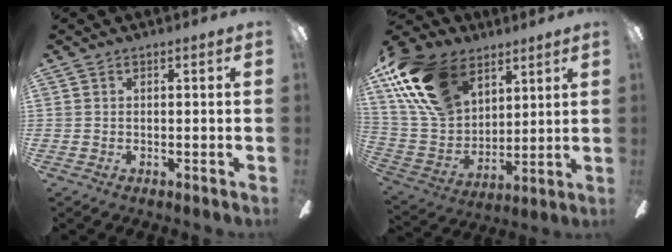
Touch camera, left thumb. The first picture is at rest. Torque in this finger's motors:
{"motor_torque": [0.43, 0.44, 1.52, -1.24, 0.44]}